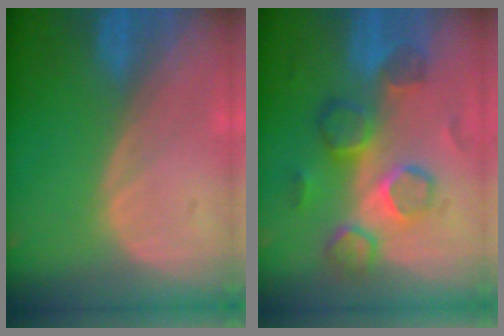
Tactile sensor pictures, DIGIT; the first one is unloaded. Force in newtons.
{"total": 8.6, "press": 8.3, "slide": 2.2}